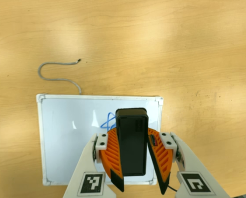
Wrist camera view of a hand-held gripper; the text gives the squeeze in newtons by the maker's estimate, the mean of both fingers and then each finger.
{"total": 8.8, "left": 8.8, "right": 8.7}